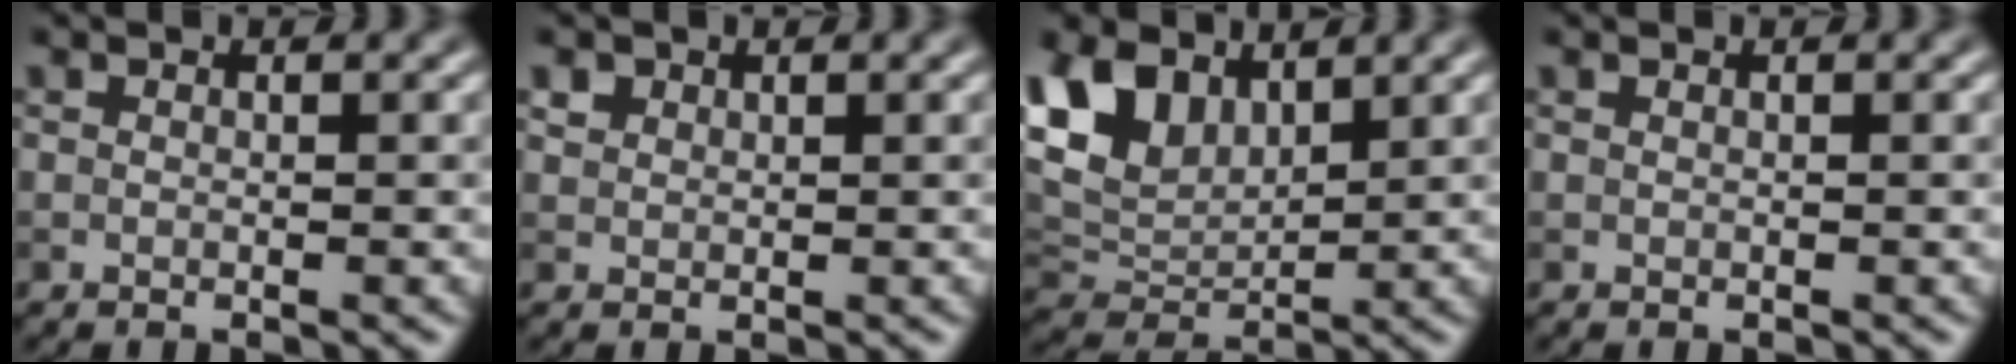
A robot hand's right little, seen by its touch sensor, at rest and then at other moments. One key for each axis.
{"total": 1.0, "fx": 0.7, "fy": 0.8, "fz": 0.2, "tx": -0.002, "ty": 0.002, "tz": 0.012}
{"total": 6.2, "fx": 3.2, "fy": 3.8, "fz": 3.6, "tx": -0.083, "ty": 0.002, "tz": 0.062}
{"total": 0.0}